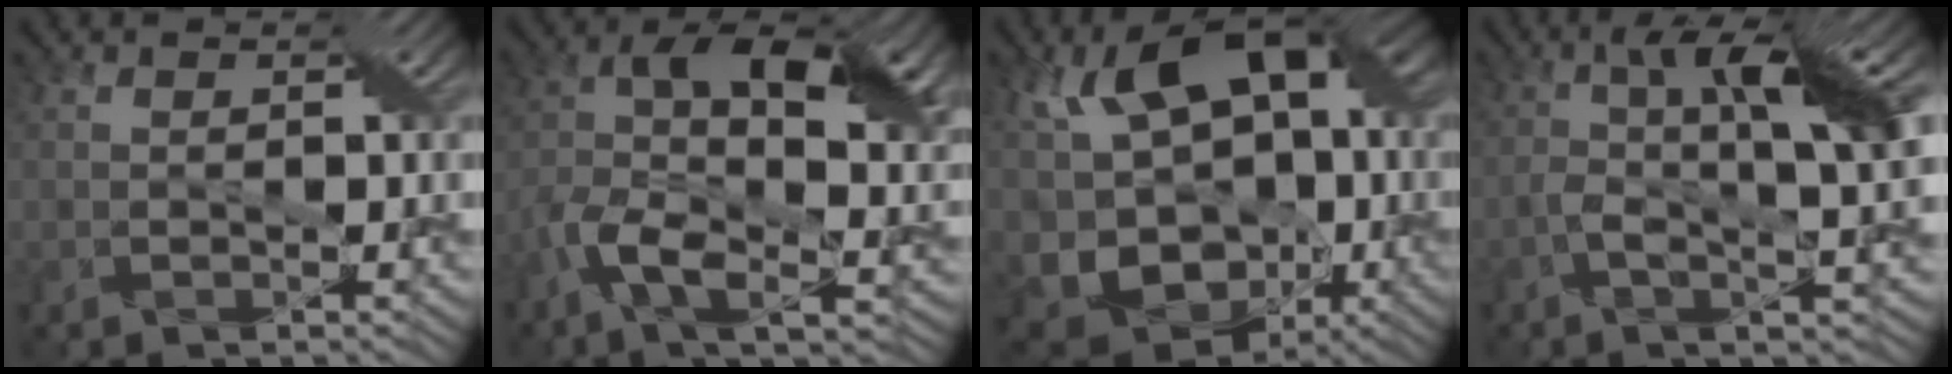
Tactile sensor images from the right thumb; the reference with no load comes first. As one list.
[{"total": 14.8, "force": [-1.8, 7.5, 12.6], "torque": [-0.258, 0.000, -0.031]}, {"total": 18.7, "force": [0.6, 13.1, 13.4], "torque": [-0.263, -0.001, 0.032]}, {"total": 9.8, "force": [0.1, 2.1, 9.6], "torque": [-0.162, 0.010, -0.005]}]